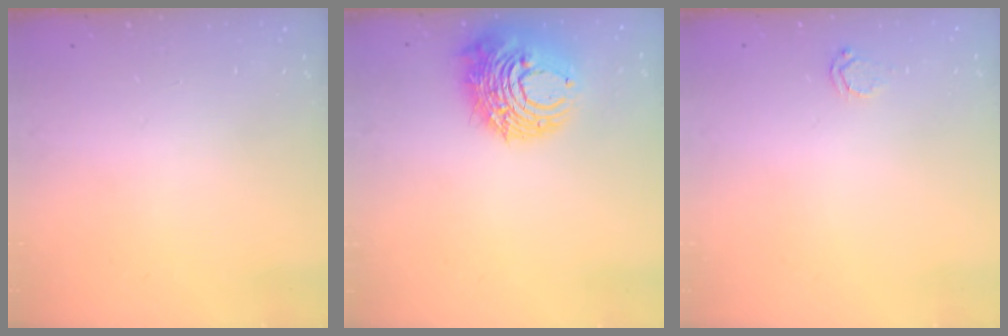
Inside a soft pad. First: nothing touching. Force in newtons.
{"total": 12.7, "press": 12.6, "slide": 1.0}
{"total": 2.9, "press": 2.9, "slide": 0.3}